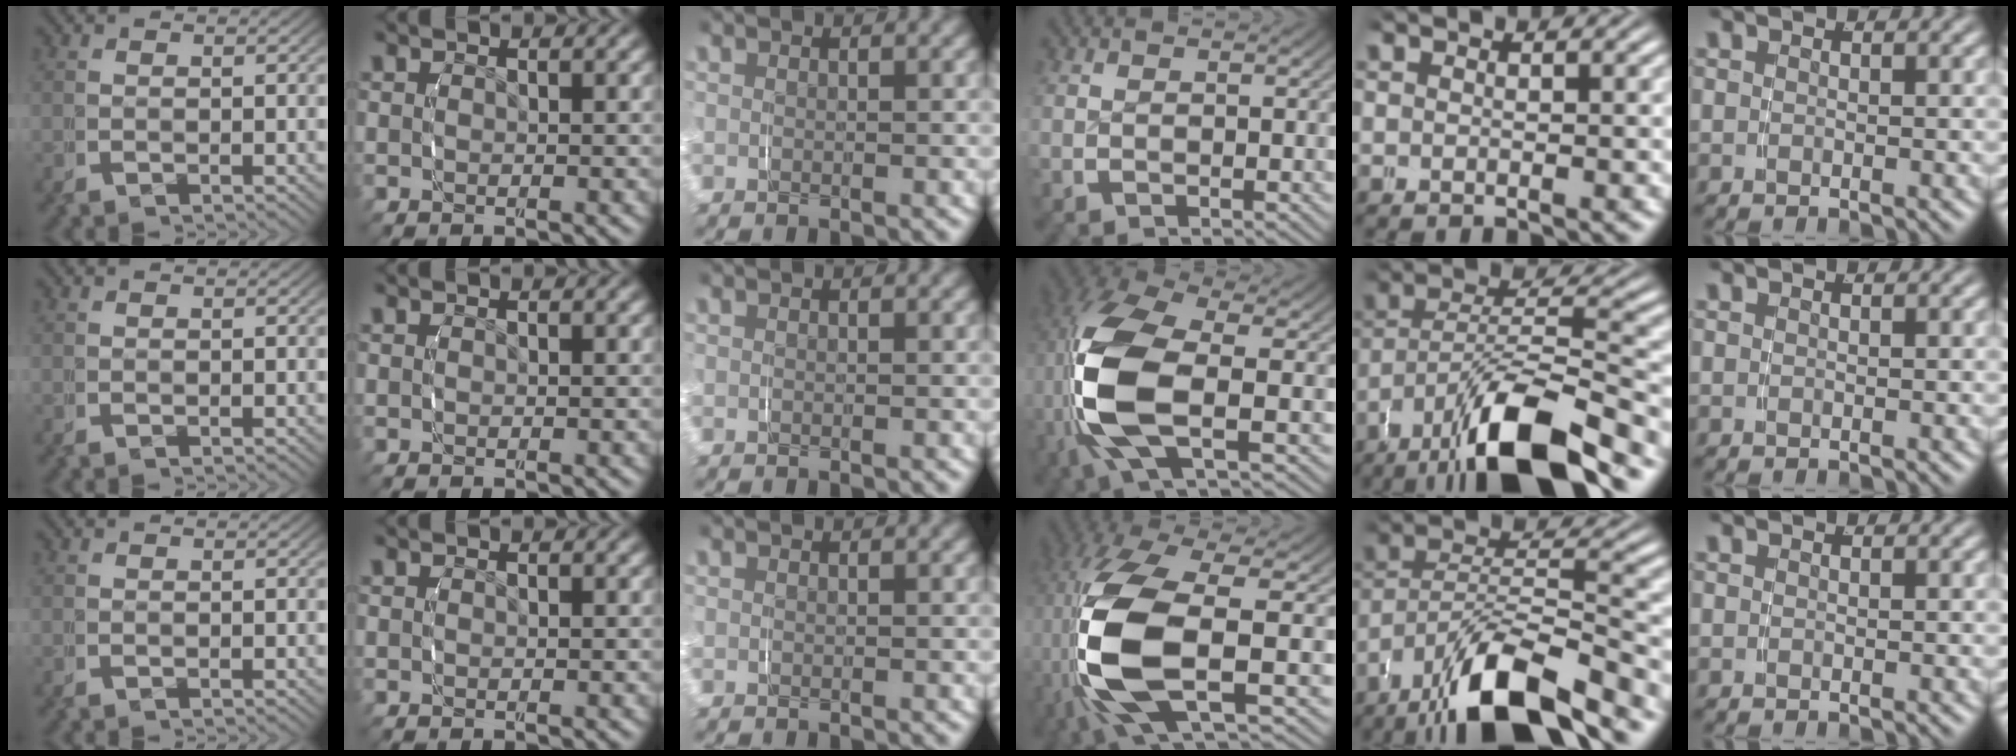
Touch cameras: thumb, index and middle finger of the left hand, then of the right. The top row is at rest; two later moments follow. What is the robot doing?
{"motion": "grasp_and_lifting", "object": "fork"}